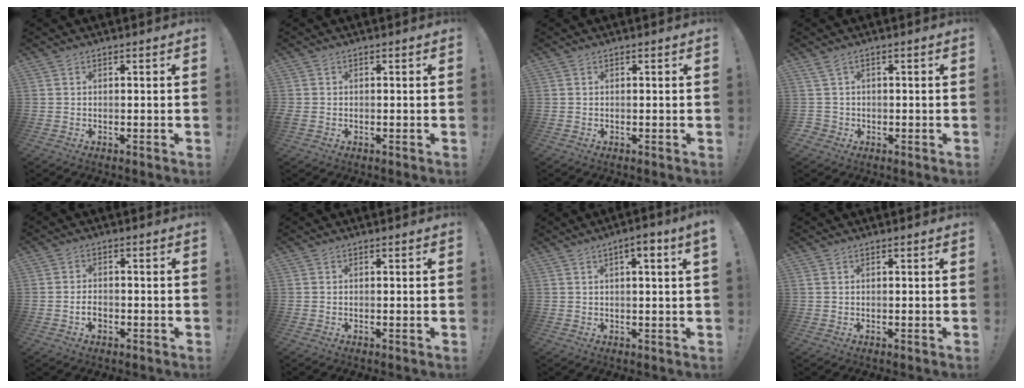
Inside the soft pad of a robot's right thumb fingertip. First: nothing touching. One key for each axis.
{"total": 0.7, "fx": -0.2, "fy": 0.6, "fz": 0.3, "tx": -0.010, "ty": 0.004, "tz": -0.002}
{"total": 0.0}
{"total": 2.7, "fx": 0.6, "fy": 2.5, "fz": 0.9, "tx": -0.023, "ty": 0.004, "tz": 0.015}
{"total": 3.2, "fx": -1.4, "fy": 2.0, "fz": 2.0, "tx": -0.031, "ty": 0.003, "tz": -0.027}
{"total": 0.0}
{"total": 4.2, "fx": 1.3, "fy": -0.2, "fz": 4.0, "tx": -0.063, "ty": -0.004, "tz": 0.016}
{"total": 0.7, "fx": 0.5, "fy": 0.2, "fz": 0.5, "tx": -0.015, "ty": 0.003, "tz": 0.010}